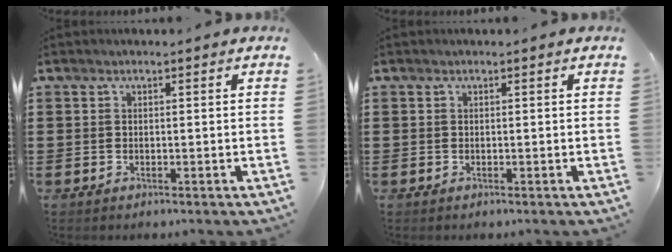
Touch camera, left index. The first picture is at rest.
{"total": 0.0}